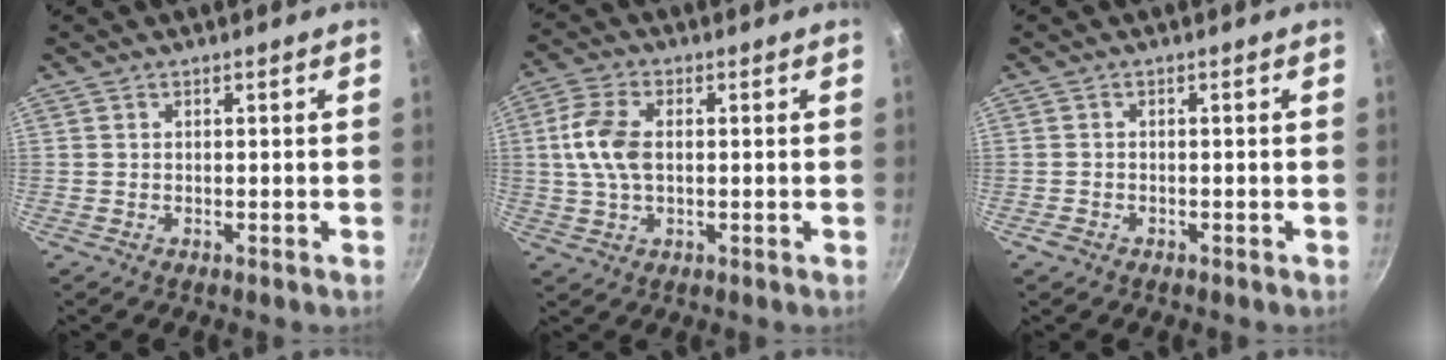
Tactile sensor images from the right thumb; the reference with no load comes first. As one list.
[{"total": 8.3, "force": [0.6, 4.9, 6.7], "torque": [-0.136, 0.014, 0.006]}, {"total": 1.6, "force": [-1.0, 1.1, 0.7], "torque": [-0.016, 0.009, -0.015]}]